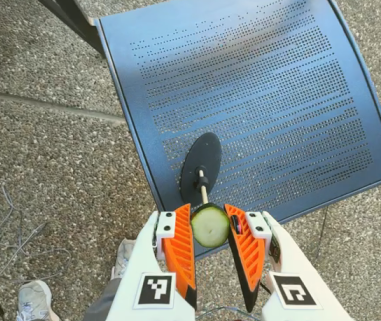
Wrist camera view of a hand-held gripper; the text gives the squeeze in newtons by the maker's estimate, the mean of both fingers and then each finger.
{"total": 8.9, "left": 8.1, "right": 9.7}